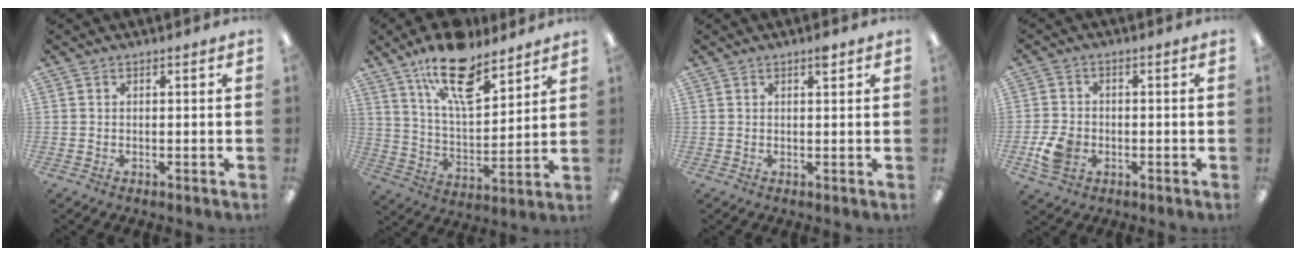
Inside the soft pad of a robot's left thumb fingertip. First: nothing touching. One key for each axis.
{"total": 17.6, "fx": 12.1, "fy": 7.0, "fz": 10.6, "tx": -0.177, "ty": -0.060, "tz": 0.207}
{"total": 1.7, "fx": 1.2, "fy": 0.4, "fz": 1.1, "tx": -0.009, "ty": -0.005, "tz": 0.017}
{"total": 6.2, "fx": -2.0, "fy": 4.7, "fz": 3.5, "tx": -0.064, "ty": 0.005, "tz": -0.034}